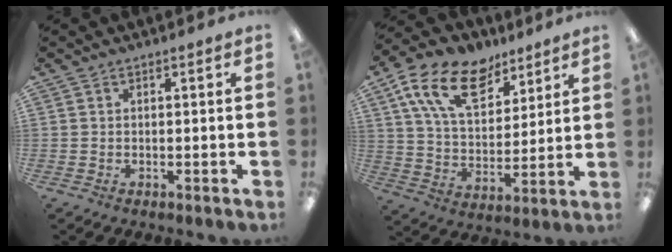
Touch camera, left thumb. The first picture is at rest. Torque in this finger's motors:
{"motor_torque": [0.56, 0.50, 1.59, -1.15, 0.28]}